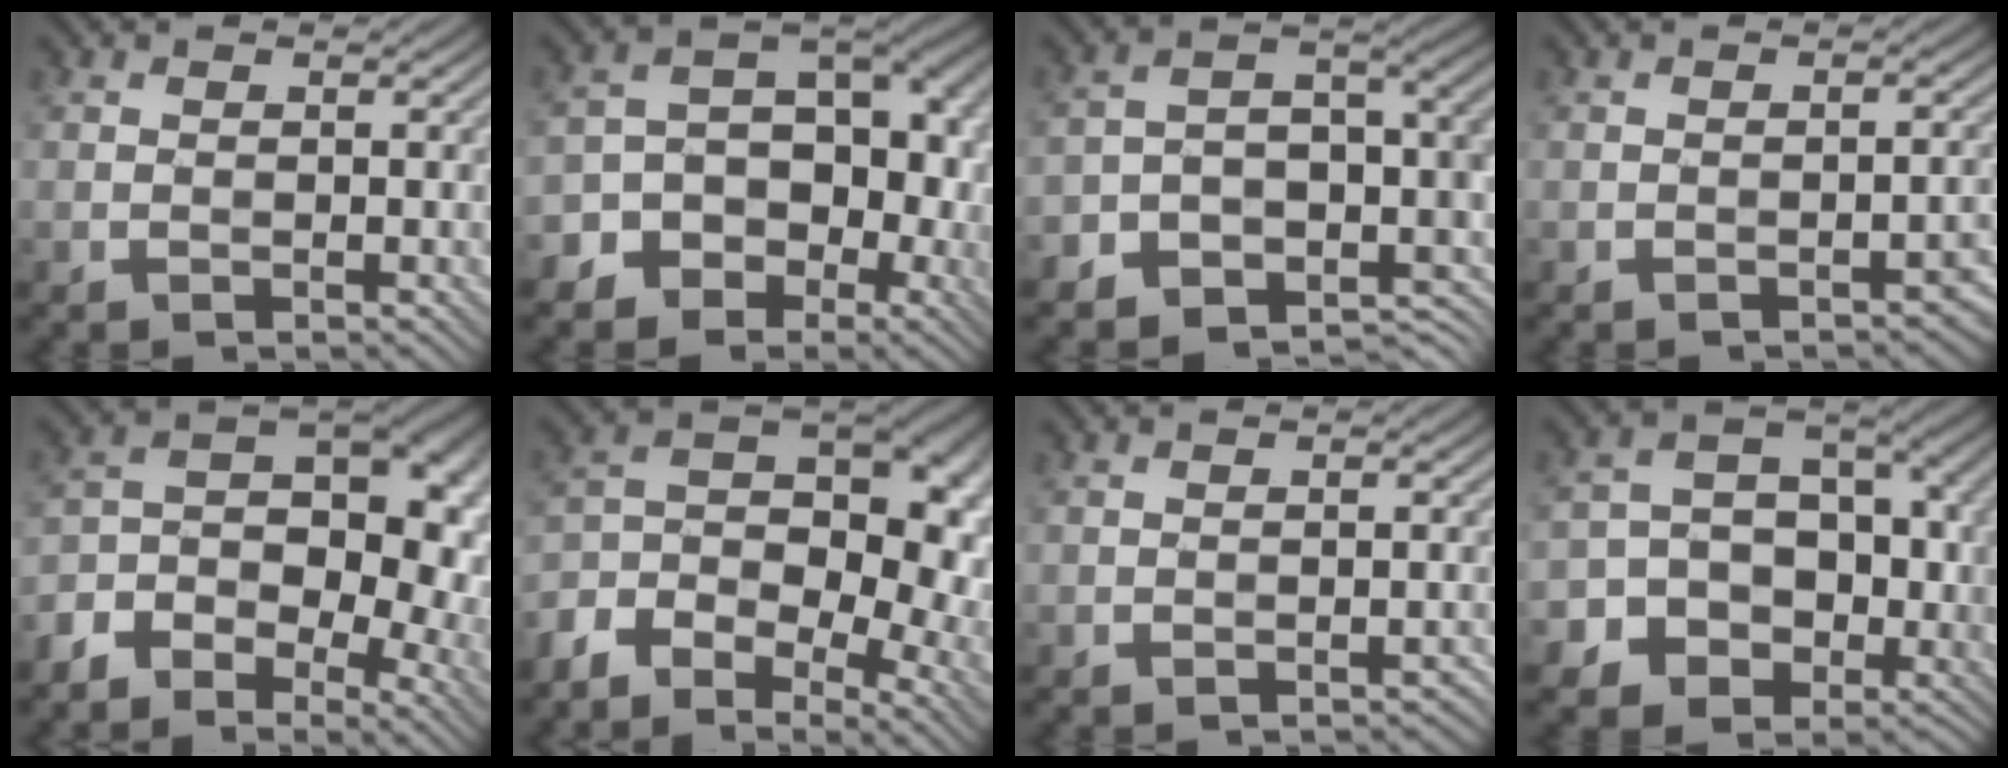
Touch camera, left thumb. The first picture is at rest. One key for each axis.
{"total": 11.5, "fx": -4.2, "fy": 9.3, "fz": 5.4, "tx": -0.077, "ty": -0.020, "tz": -0.075}
{"total": 8.7, "fx": -4.9, "fy": 5.5, "fz": 4.7, "tx": -0.065, "ty": -0.021, "tz": -0.096}
{"total": 1.9, "fx": -1.3, "fy": 0.5, "fz": 1.3, "tx": -0.012, "ty": 0.006, "tz": -0.015}
{"total": 13.5, "fx": -4.9, "fy": 8.7, "fz": 9.0, "tx": -0.148, "ty": -0.025, "tz": -0.083}
{"total": 14.8, "fx": -5.7, "fy": 8.9, "fz": 10.4, "tx": -0.194, "ty": -0.023, "tz": -0.087}
{"total": 0.8, "fx": -0.6, "fy": 0.2, "fz": 0.4, "tx": -0.004, "ty": -0.001, "tz": -0.007}
{"total": 13.3, "fx": -4.2, "fy": 11.2, "fz": 5.7, "tx": -0.106, "ty": -0.020, "tz": -0.085}